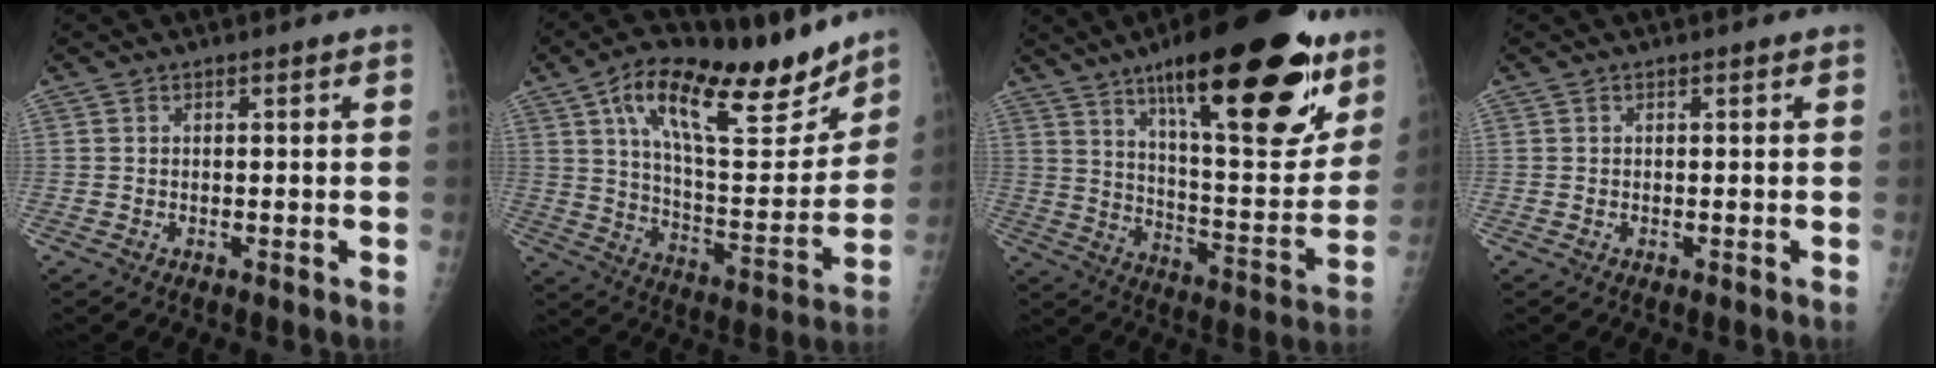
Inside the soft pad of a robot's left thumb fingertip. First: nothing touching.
{"total": 24.3, "force": [15.2, 8.7, 16.8], "torque": [-0.223, -0.051, 0.252]}
{"total": 31.1, "force": [17.9, 9.2, 23.7], "torque": [-0.314, -0.064, 0.276]}
{"total": 0.0}